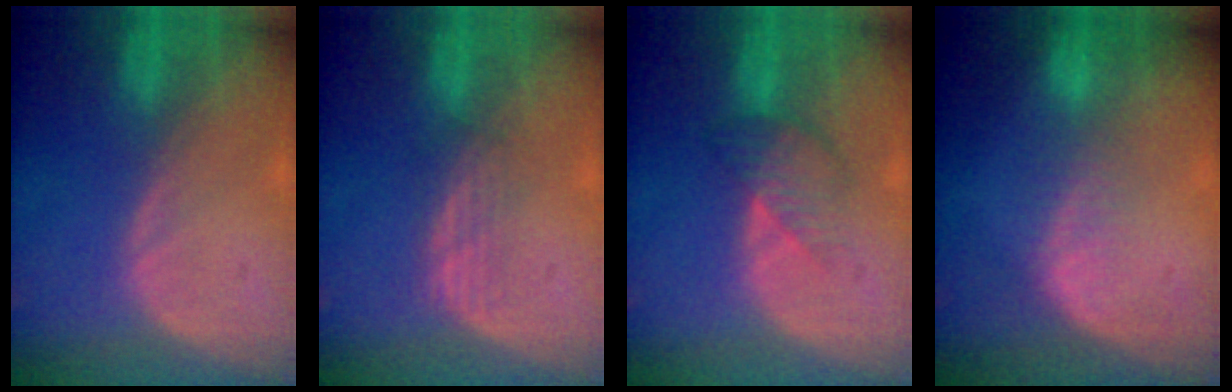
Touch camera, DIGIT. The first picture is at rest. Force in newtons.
{"total": 2.7, "press": 2.5, "slide": 0.9}
{"total": 3.7, "press": 3.6, "slide": 0.2}
{"total": 3.1, "press": 2.6, "slide": 1.7}